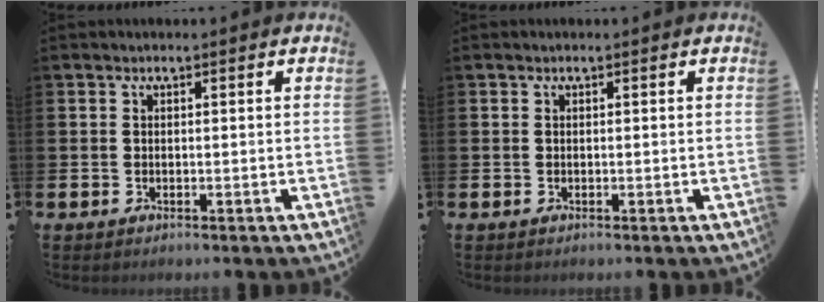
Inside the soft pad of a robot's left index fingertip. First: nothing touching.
{"total": 0.0}